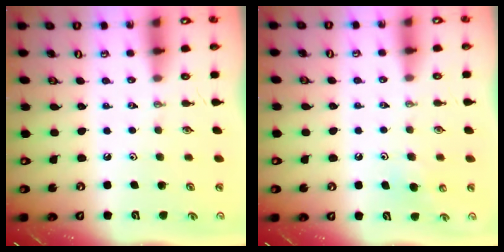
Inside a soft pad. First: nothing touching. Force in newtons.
{"total": 6.4, "press": 6.3, "slide": 1.0}